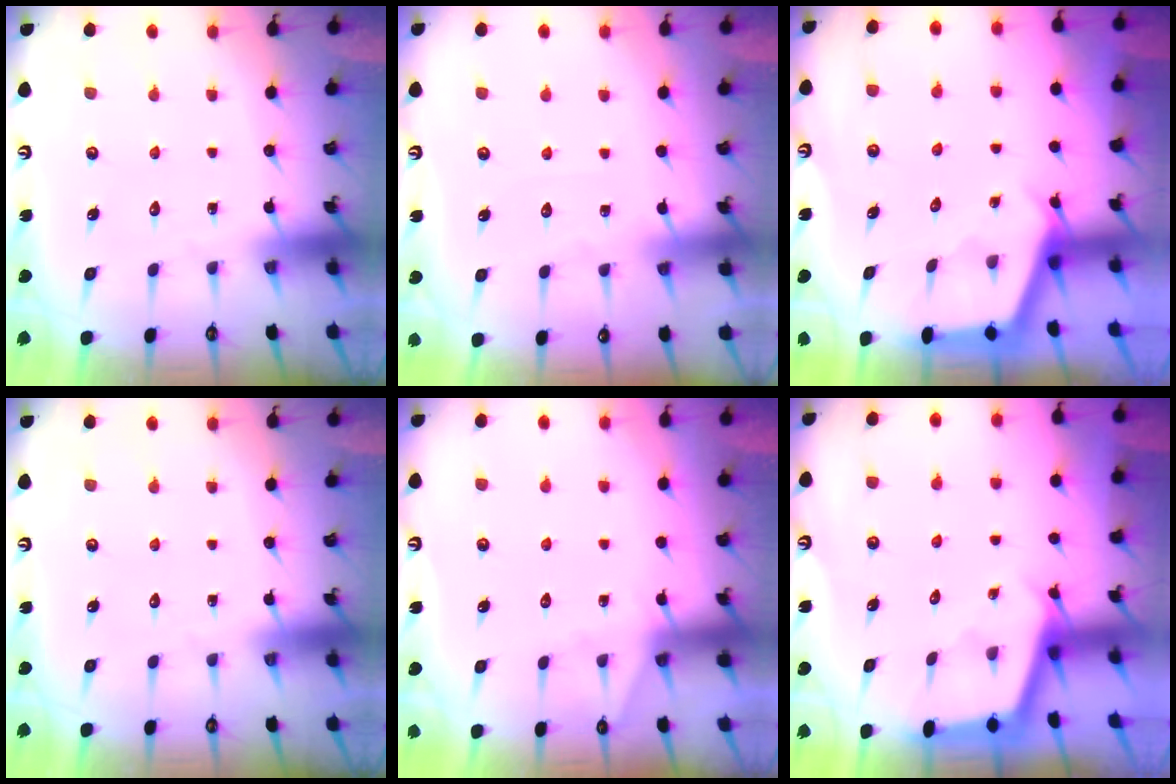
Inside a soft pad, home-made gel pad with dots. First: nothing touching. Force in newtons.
{"total": 2.9, "press": 2.9, "slide": 0.5}
{"total": 3.0, "press": 2.9, "slide": 0.3}
{"total": 0.0}
{"total": 3.8, "press": 3.8, "slide": 0.5}
{"total": 2.3, "press": 2.3, "slide": 0.1}